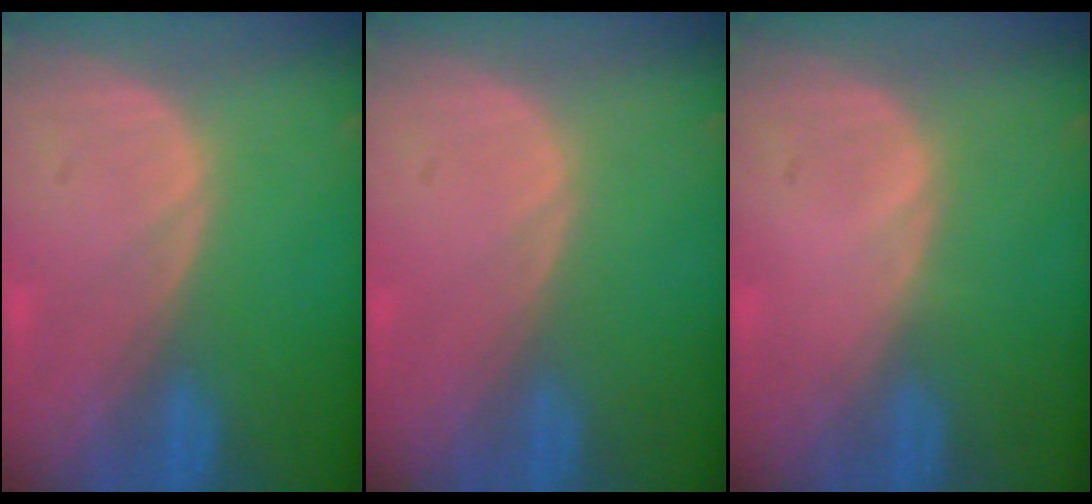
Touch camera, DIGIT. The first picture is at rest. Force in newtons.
{"total": 0.0}
{"total": 0.0}